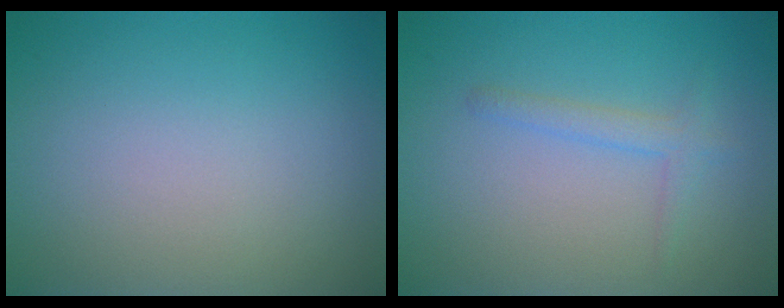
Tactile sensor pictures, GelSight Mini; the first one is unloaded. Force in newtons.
{"total": 1.6, "press": 1.6, "slide": 0.1}